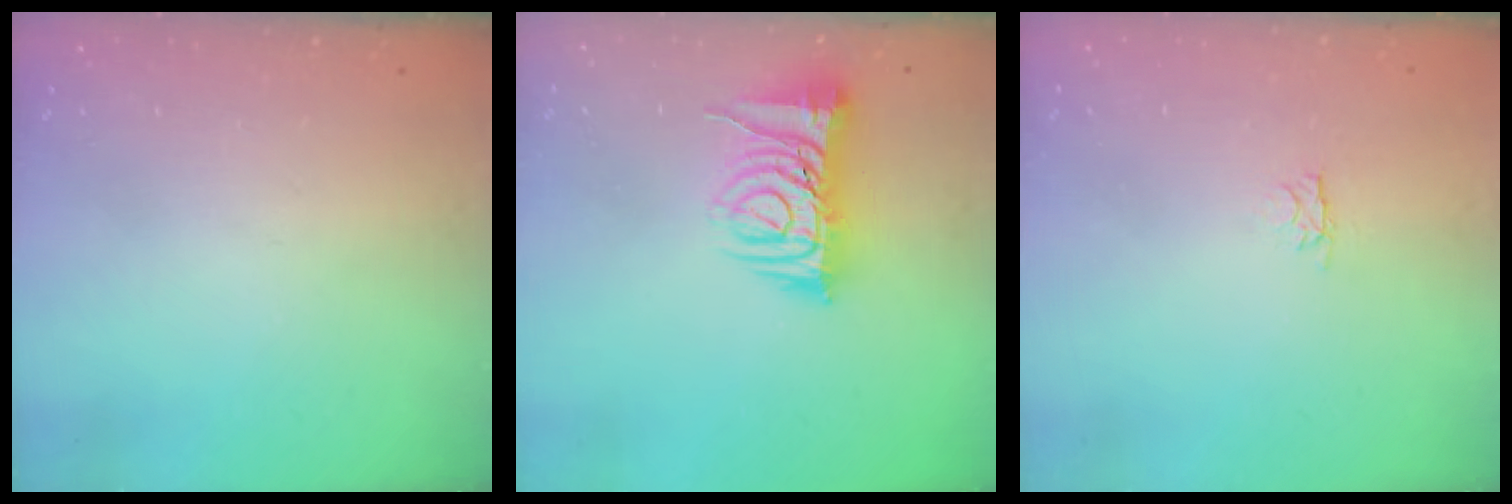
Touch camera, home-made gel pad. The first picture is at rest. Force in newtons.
{"total": 9.9, "press": 9.8, "slide": 1.4}
{"total": 2.8, "press": 2.7, "slide": 0.4}